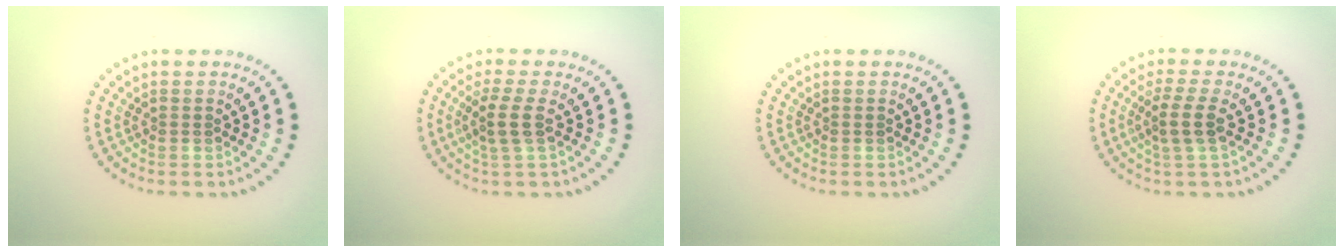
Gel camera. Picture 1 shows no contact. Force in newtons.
{"total": 2.3, "press": 1.9, "slide": 1.2}
{"total": 0.0}
{"total": 2.6, "press": 2.1, "slide": 1.5}